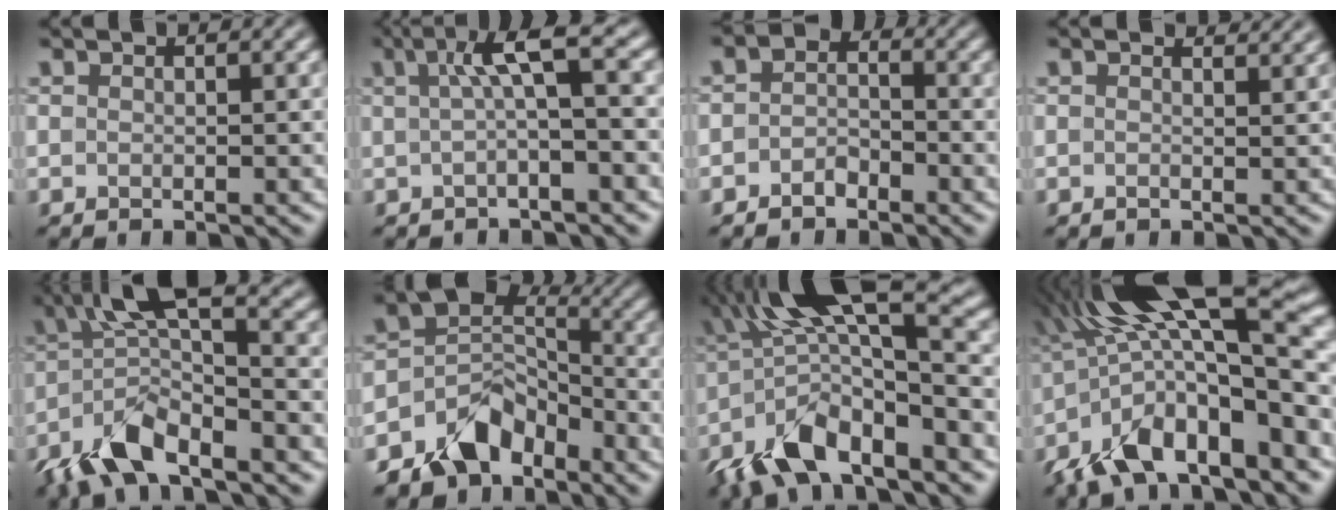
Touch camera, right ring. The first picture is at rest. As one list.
[{"total": 4.2, "force": [0.6, 0.6, 4.1], "torque": [-0.068, 0.015, 0.004]}, {"total": 2.2, "force": [-1.0, 1.6, 1.0], "torque": [-0.011, 0.008, -0.028]}, {"total": 1.0, "force": [0.6, 0.4, 0.7], "torque": [-0.016, -0.001, 0.001]}, {"total": 8.3, "force": [-4.1, 2.5, 6.8], "torque": [-0.138, 0.013, -0.090]}, {"total": 6.6, "force": [-4.2, 4.2, 2.7], "torque": [-0.032, 0.005, -0.090]}, {"total": 10.7, "force": [-3.7, 3.2, 9.4], "torque": [-0.173, 0.016, -0.076]}, {"total": 14.6, "force": [-3.6, 4.4, 13.5], "torque": [-0.221, 0.022, -0.062]}]